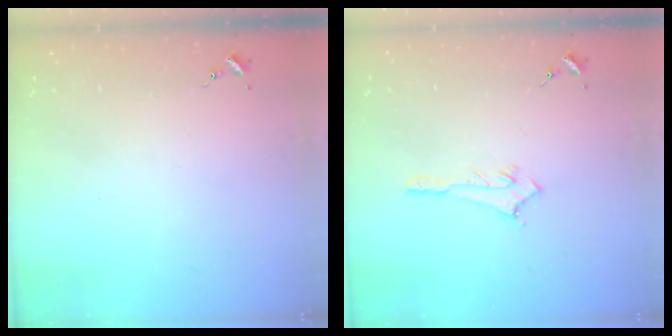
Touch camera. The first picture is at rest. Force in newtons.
{"total": 2.8, "press": 2.8, "slide": 0.2}